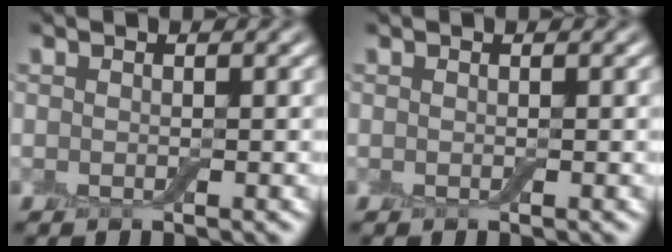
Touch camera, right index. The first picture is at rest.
{"total": 0.0}